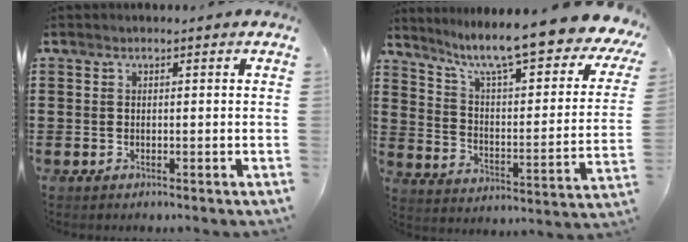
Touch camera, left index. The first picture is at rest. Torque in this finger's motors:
{"motor_torque": [2.14, 0.00, 0.70, 0.21]}